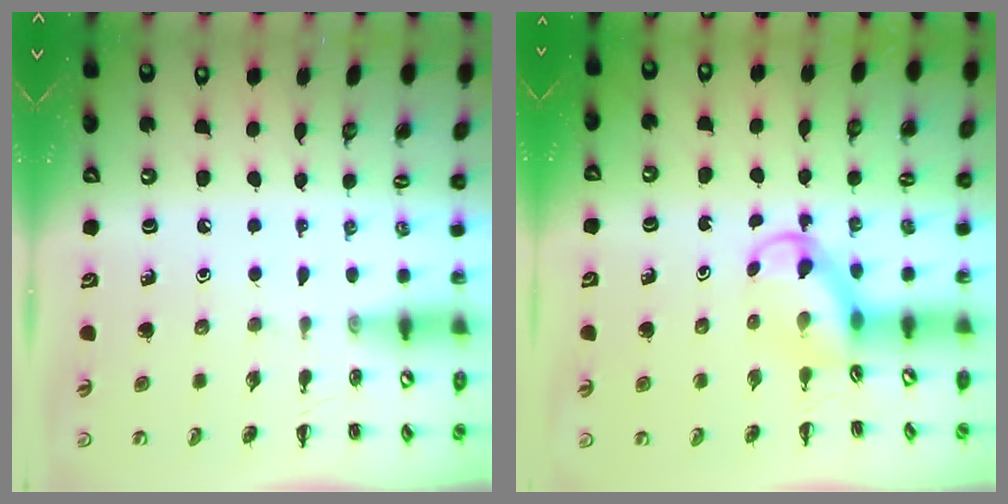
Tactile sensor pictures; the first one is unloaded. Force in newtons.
{"total": 4.1, "press": 3.9, "slide": 1.2}